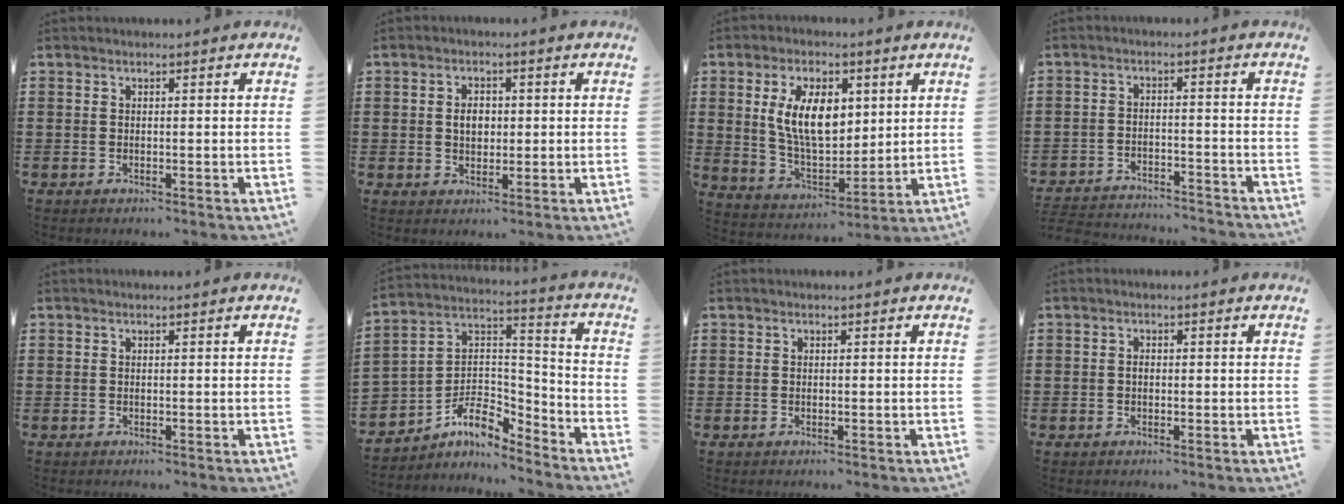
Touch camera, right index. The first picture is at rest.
{"total": 3.0, "force": [0.2, 2.1, 2.2], "torque": [-0.040, 0.005, 0.000]}
{"total": 10.2, "force": [2.7, 5.6, 8.1], "torque": [-0.172, 0.007, 0.047]}
{"total": 3.8, "force": [-3.8, 0.1, 0.4], "torque": [-0.020, -0.002, -0.082]}
{"total": 0.0}
{"total": 7.5, "force": [-5.6, 3.8, 3.2], "torque": [-0.080, -0.007, -0.111]}
{"total": 0.0}
{"total": 0.9, "force": [-0.1, 0.5, 0.7], "torque": [-0.016, 0.000, -0.002]}